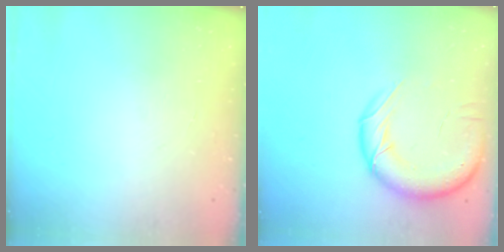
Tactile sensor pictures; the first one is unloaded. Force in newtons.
{"total": 17.6, "press": 17.3, "slide": 3.5}